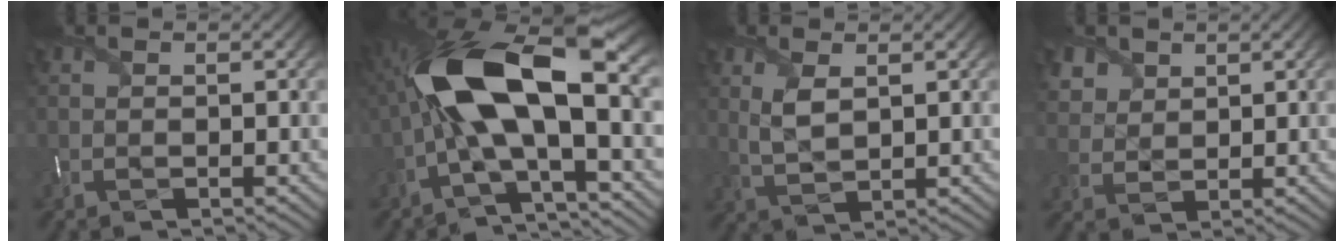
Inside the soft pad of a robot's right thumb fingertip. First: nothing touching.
{"total": 16.6, "force": [0.1, 6.9, 15.1], "torque": [-0.297, 0.020, -0.011]}
{"total": 3.5, "force": [1.3, 1.6, 2.9], "torque": [-0.072, -0.005, 0.033]}
{"total": 3.5, "force": [2.4, 2.5, 0.4], "torque": [-0.030, -0.001, 0.050]}